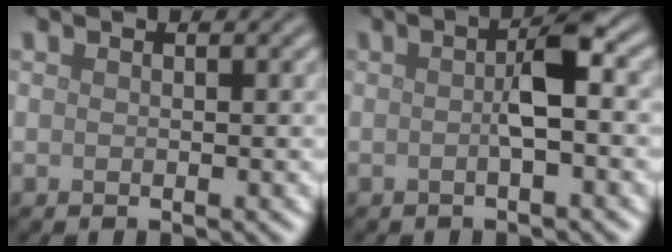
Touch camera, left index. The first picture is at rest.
{"total": 2.9, "force": [-0.1, 0.4, 2.9], "torque": [-0.050, 0.010, -0.005]}